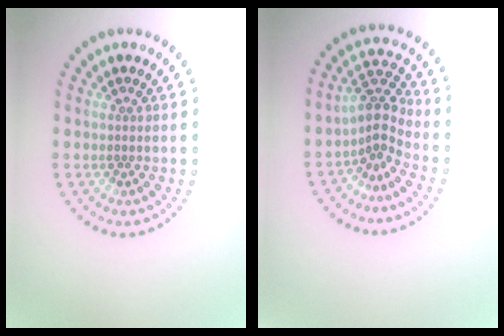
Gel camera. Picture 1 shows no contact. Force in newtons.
{"total": 3.0, "press": 1.9, "slide": 2.3}